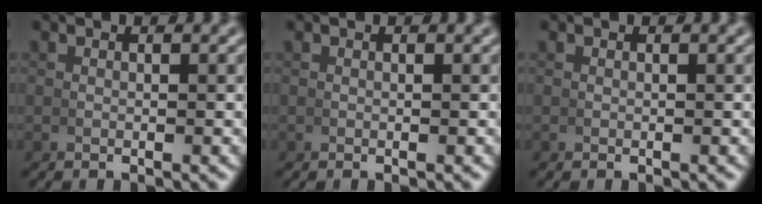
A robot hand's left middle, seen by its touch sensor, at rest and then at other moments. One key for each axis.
{"total": 0.0}
{"total": 0.0}